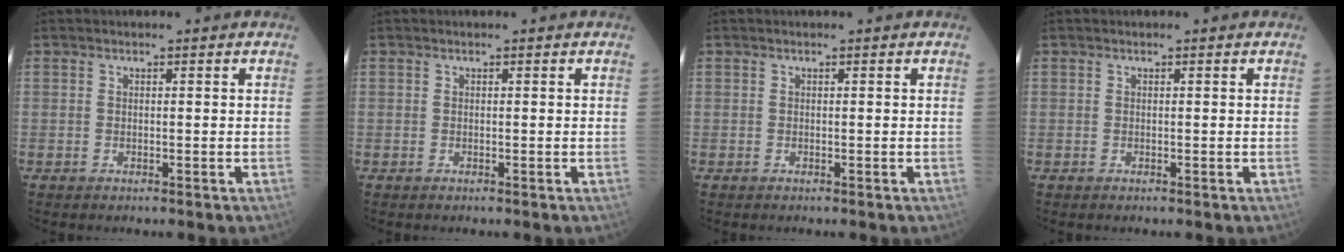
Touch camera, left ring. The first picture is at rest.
{"total": 0.0}
{"total": 0.0}
{"total": 0.0}